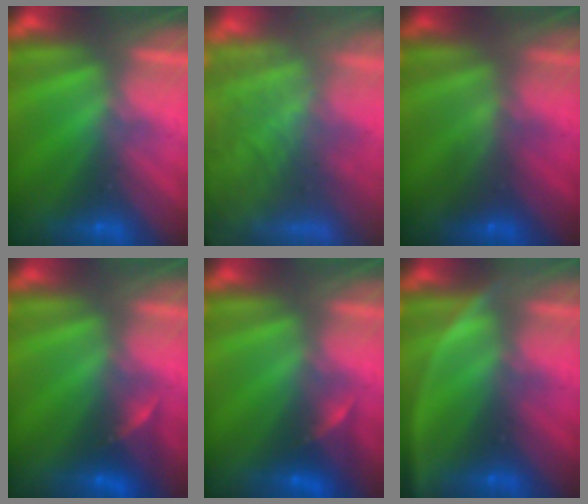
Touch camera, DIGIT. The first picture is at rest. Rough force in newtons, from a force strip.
{"total": 8.9}
{"total": 2.1}
{"total": 2.2}
{"total": 2.2}
{"total": 3.0}